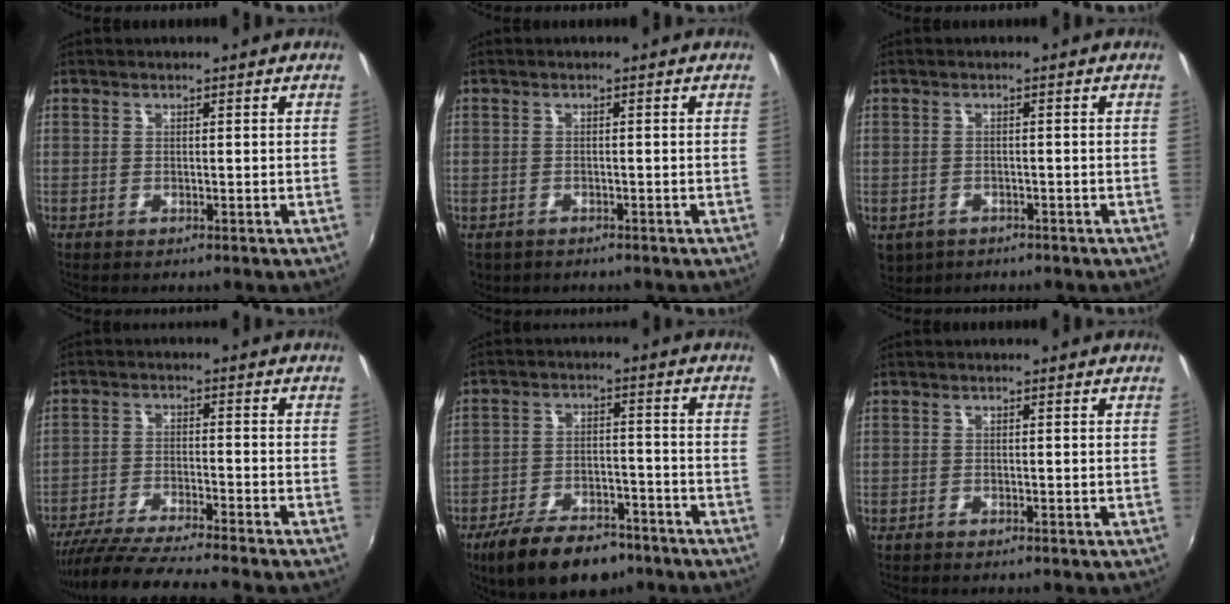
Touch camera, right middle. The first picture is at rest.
{"total": 1.9, "force": [-1.2, 1.4, 0.6], "torque": [-0.018, -0.007, -0.018]}
{"total": 4.9, "force": [-2.5, 3.6, 2.2], "torque": [-0.052, -0.017, -0.032]}
{"total": 13.5, "force": [-12.1, -0.7, 5.9], "torque": [-0.129, -0.025, -0.208]}
{"total": 13.9, "force": [-10.2, 6.1, 7.3], "torque": [-0.153, -0.010, -0.160]}
{"total": 0.5, "force": [-0.5, 0.2, 0.1], "torque": [-0.002, -0.003, -0.011]}